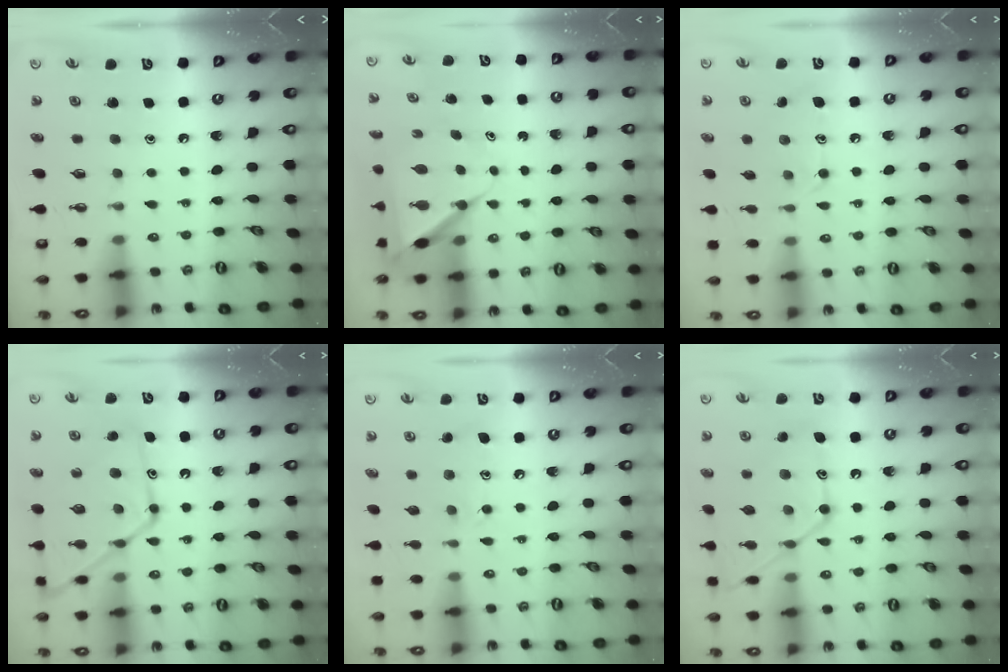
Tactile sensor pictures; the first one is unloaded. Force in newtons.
{"total": 7.2, "press": 7.2, "slide": 0.5}
{"total": 11.7, "press": 11.7, "slide": 0.1}
{"total": 16.6, "press": 16.5, "slide": 1.3}
{"total": 11.2, "press": 11.2, "slide": 0.8}
{"total": 16.3, "press": 16.2, "slide": 1.3}